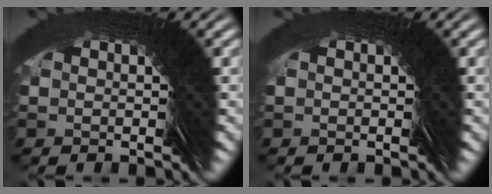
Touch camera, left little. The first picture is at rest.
{"total": 0.6, "force": [-0.1, 0.6, 0.2], "torque": [-0.010, -0.004, 0.000]}